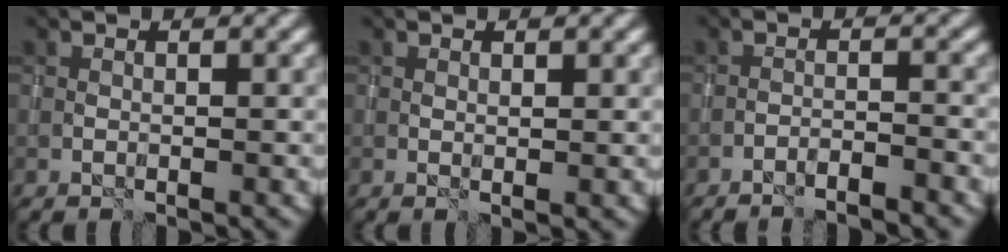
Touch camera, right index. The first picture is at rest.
{"total": 0.6, "force": [0.3, 0.1, 0.6], "torque": [-0.008, -0.001, 0.005]}
{"total": 2.6, "force": [-2.3, 0.2, 1.1], "torque": [-0.016, 0.007, -0.040]}